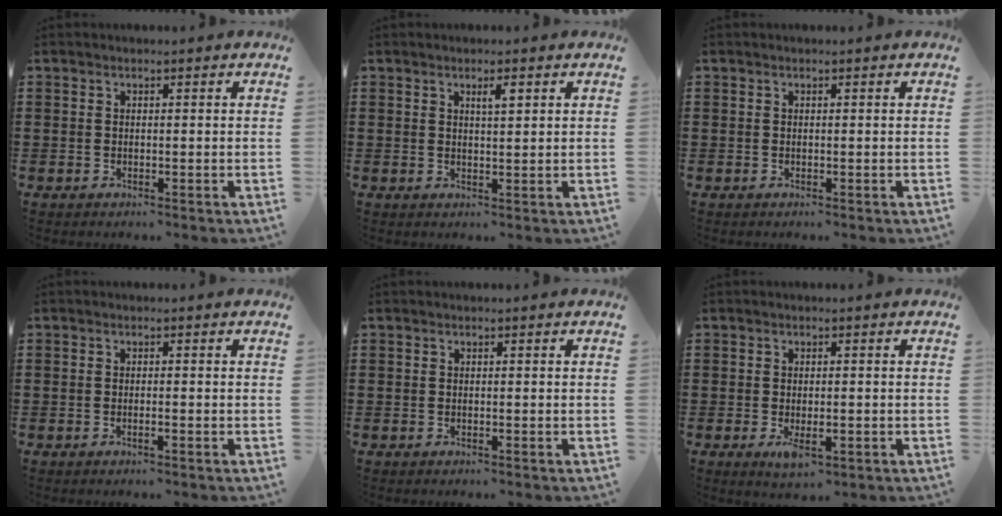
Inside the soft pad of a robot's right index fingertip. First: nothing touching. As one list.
[{"total": 2.0, "force": [1.0, 0.4, 1.6], "torque": [-0.026, -0.001, 0.014]}, {"total": 0.0}, {"total": 0.8, "force": [-0.4, 0.1, 0.7], "torque": [-0.012, -0.003, -0.006]}, {"total": 0.0}, {"total": 2.7, "force": [-0.8, 1.1, 2.3], "torque": [-0.041, 0.001, -0.013]}]